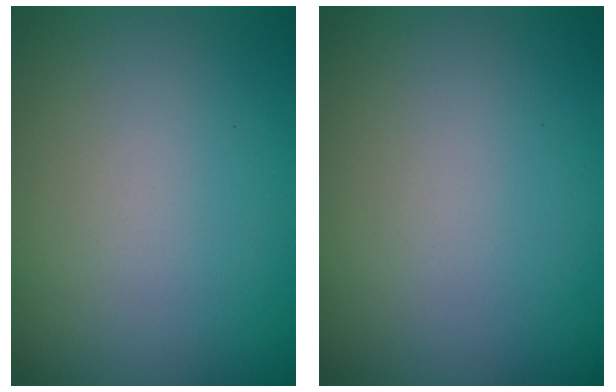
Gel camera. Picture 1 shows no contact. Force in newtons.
{"total": 0.0}